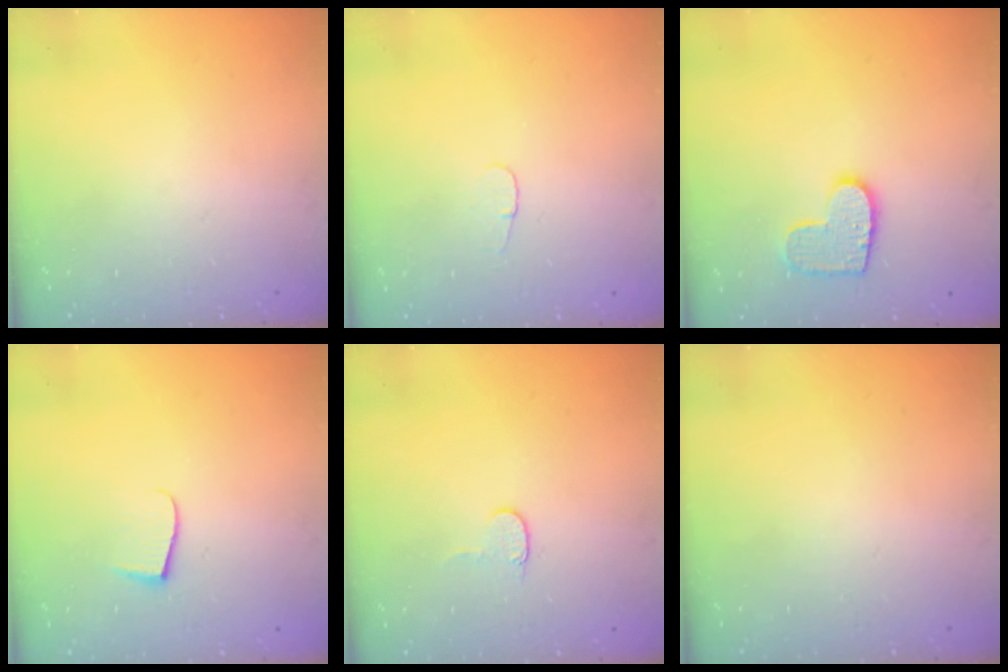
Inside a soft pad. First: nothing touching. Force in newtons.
{"total": 3.4, "press": 3.3, "slide": 0.4}
{"total": 10.2, "press": 10.1, "slide": 0.5}
{"total": 5.9, "press": 5.9, "slide": 0.4}
{"total": 4.0, "press": 4.0, "slide": 0.4}
{"total": 0.0}